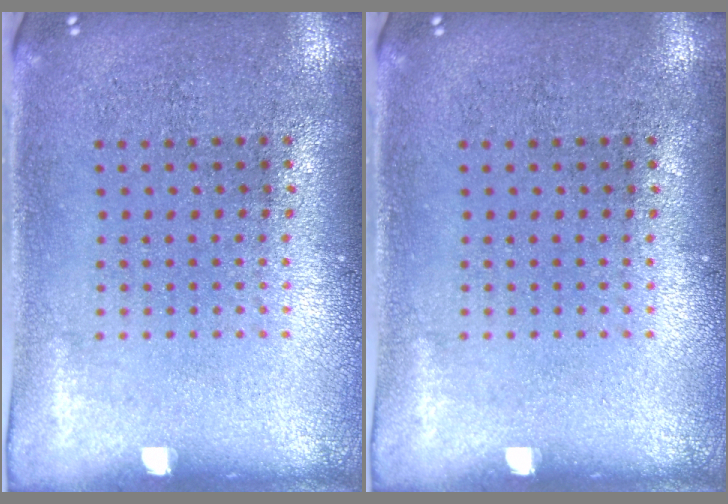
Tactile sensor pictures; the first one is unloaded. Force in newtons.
{"total": 0.0}